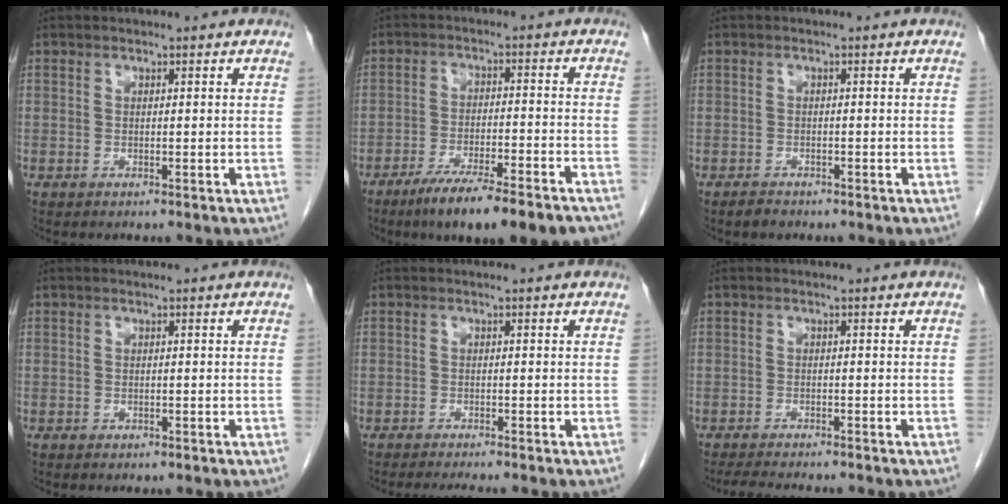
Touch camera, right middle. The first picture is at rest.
{"total": 13.3, "force": [-10.0, 1.1, 8.8], "torque": [-0.119, -0.024, -0.153]}
{"total": 1.5, "force": [-1.3, 0.6, 0.4], "torque": [-0.017, -0.003, -0.018]}
{"total": 0.0}
{"total": 3.2, "force": [-2.8, -0.3, 1.5], "torque": [-0.024, -0.010, -0.043]}
{"total": 5.3, "force": [-4.8, 0.5, 2.2], "torque": [-0.037, -0.016, -0.075]}